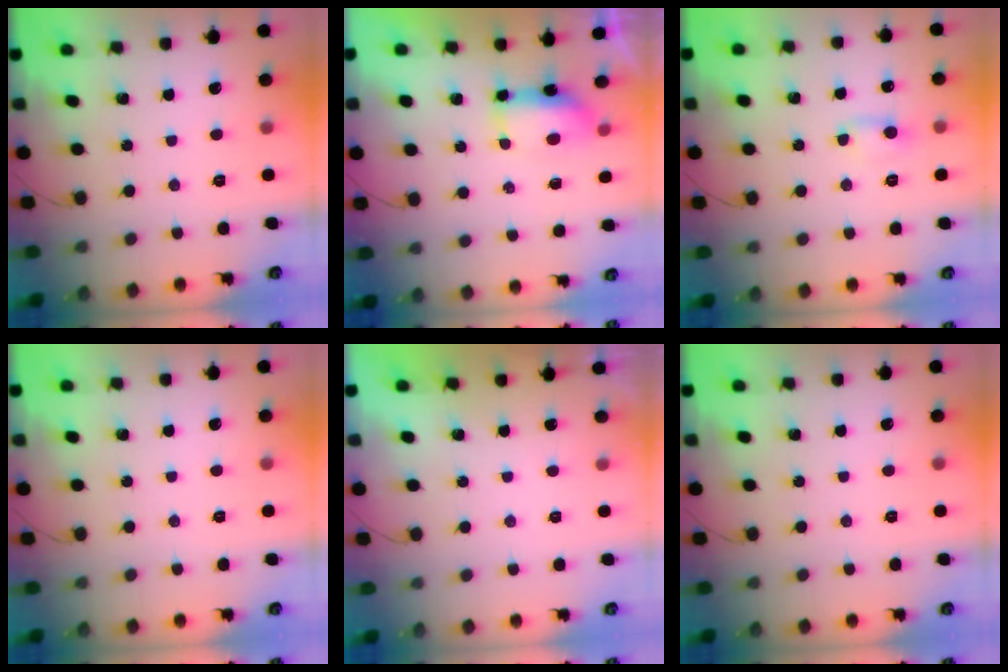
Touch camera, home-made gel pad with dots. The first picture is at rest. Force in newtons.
{"total": 8.5, "press": 7.4, "slide": 4.2}
{"total": 2.5, "press": 2.4, "slide": 0.8}
{"total": 0.0}
{"total": 0.0}
{"total": 0.0}